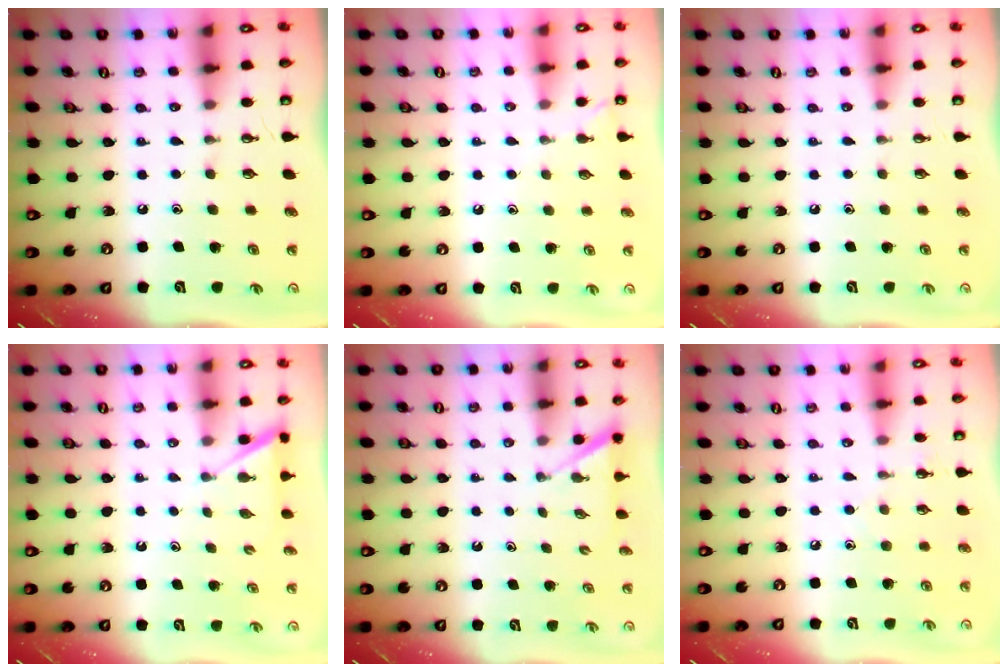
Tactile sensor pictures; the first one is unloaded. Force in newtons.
{"total": 3.0, "press": 3.0, "slide": 0.3}
{"total": 0.0}
{"total": 3.0, "press": 3.0, "slide": 0.2}
{"total": 1.2, "press": 1.2, "slide": 0.1}
{"total": 4.0, "press": 3.9, "slide": 0.5}